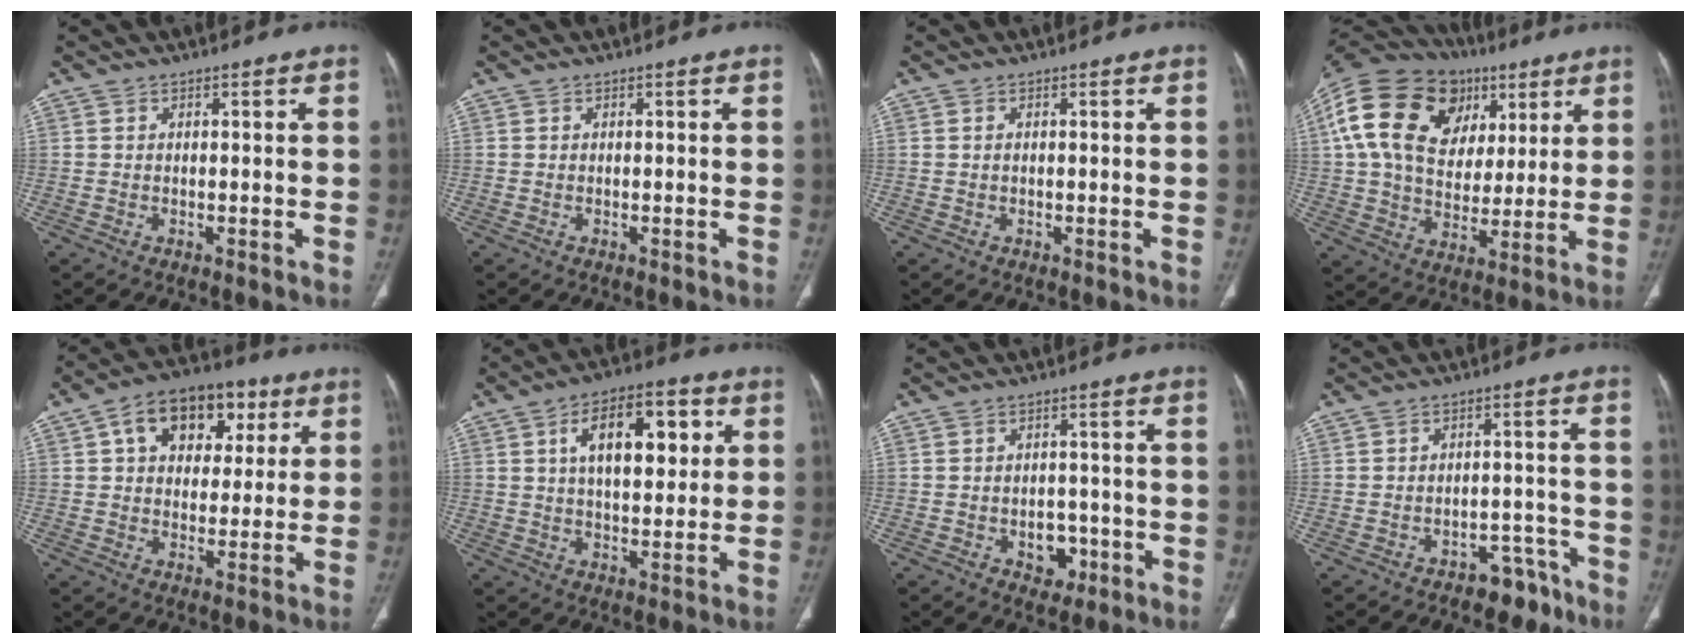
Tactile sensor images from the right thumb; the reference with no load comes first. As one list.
[{"total": 0.0}, {"total": 0.0}, {"total": 25.8, "force": [8.8, 18.0, 16.3], "torque": [-0.288, 0.031, 0.151]}, {"total": 14.6, "force": [5.4, 10.1, 9.1], "torque": [-0.099, 0.006, 0.081]}, {"total": 14.5, "force": [4.4, 7.3, 11.7], "torque": [-0.153, 0.001, 0.069]}, {"total": 5.1, "force": [-1.8, 3.9, 2.8], "torque": [-0.011, 0.015, -0.017]}, {"total": 6.4, "force": [-4.5, 3.9, 2.4], "torque": [-0.005, 0.048, -0.059]}]